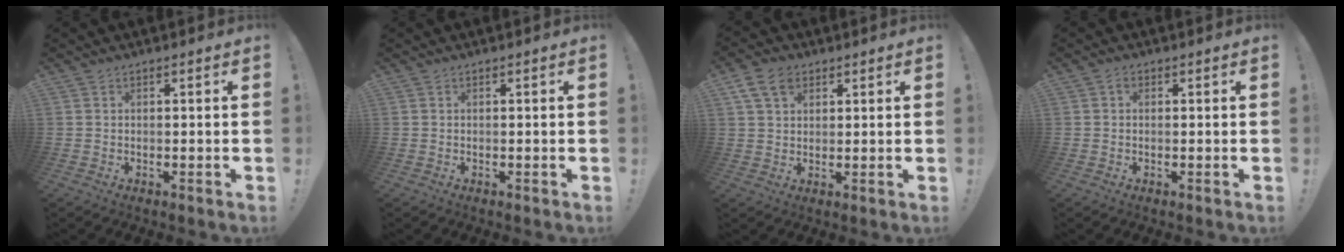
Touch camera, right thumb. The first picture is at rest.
{"total": 0.0}
{"total": 7.6, "force": [3.7, 5.2, 4.3], "torque": [-0.070, -0.004, 0.072]}
{"total": 0.7, "force": [-0.1, 0.4, 0.5], "torque": [-0.005, 0.001, -0.004]}